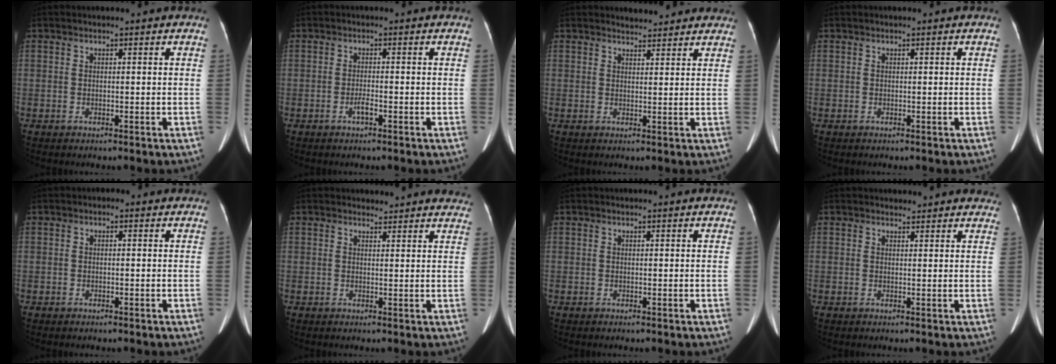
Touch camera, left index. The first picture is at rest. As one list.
[{"total": 1.5, "force": [-0.9, 0.1, 1.2], "torque": [-0.024, 0.001, -0.016]}, {"total": 4.6, "force": [4.4, 1.2, 0.8], "torque": [-0.009, 0.013, 0.049]}, {"total": 0.0}, {"total": 0.8, "force": [-0.1, 0.8, 0.2], "torque": [-0.001, 0.006, -0.007]}, {"total": 8.1, "force": [7.8, 1.9, 0.7], "torque": [0.022, 0.000, 0.062]}, {"total": 0.6, "force": [0.5, 0.0, 0.2], "torque": [-0.005, 0.003, 0.007]}, {"total": 5.9, "force": [5.6, 1.7, 0.7], "torque": [0.010, 0.005, 0.045]}]